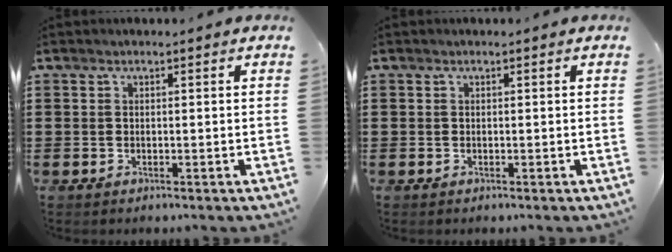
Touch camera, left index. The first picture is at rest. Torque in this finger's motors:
{"motor_torque": [-0.01, 0.01, 0.00, 0.00]}